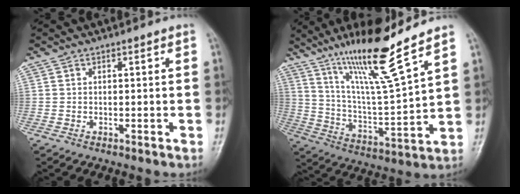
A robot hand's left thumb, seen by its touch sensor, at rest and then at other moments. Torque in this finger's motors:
{"motor_torque": [1.31, -0.37, 1.39, -1.39, 0.47]}